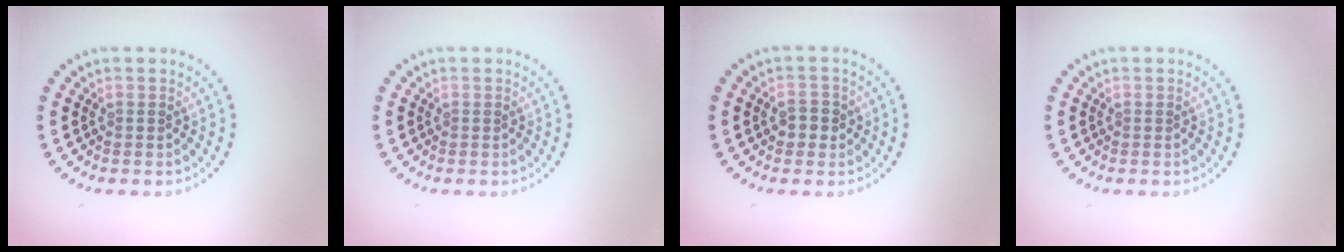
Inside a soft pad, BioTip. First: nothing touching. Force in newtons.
{"total": 0.0}
{"total": 1.9, "press": 1.8, "slide": 0.4}
{"total": 0.0}